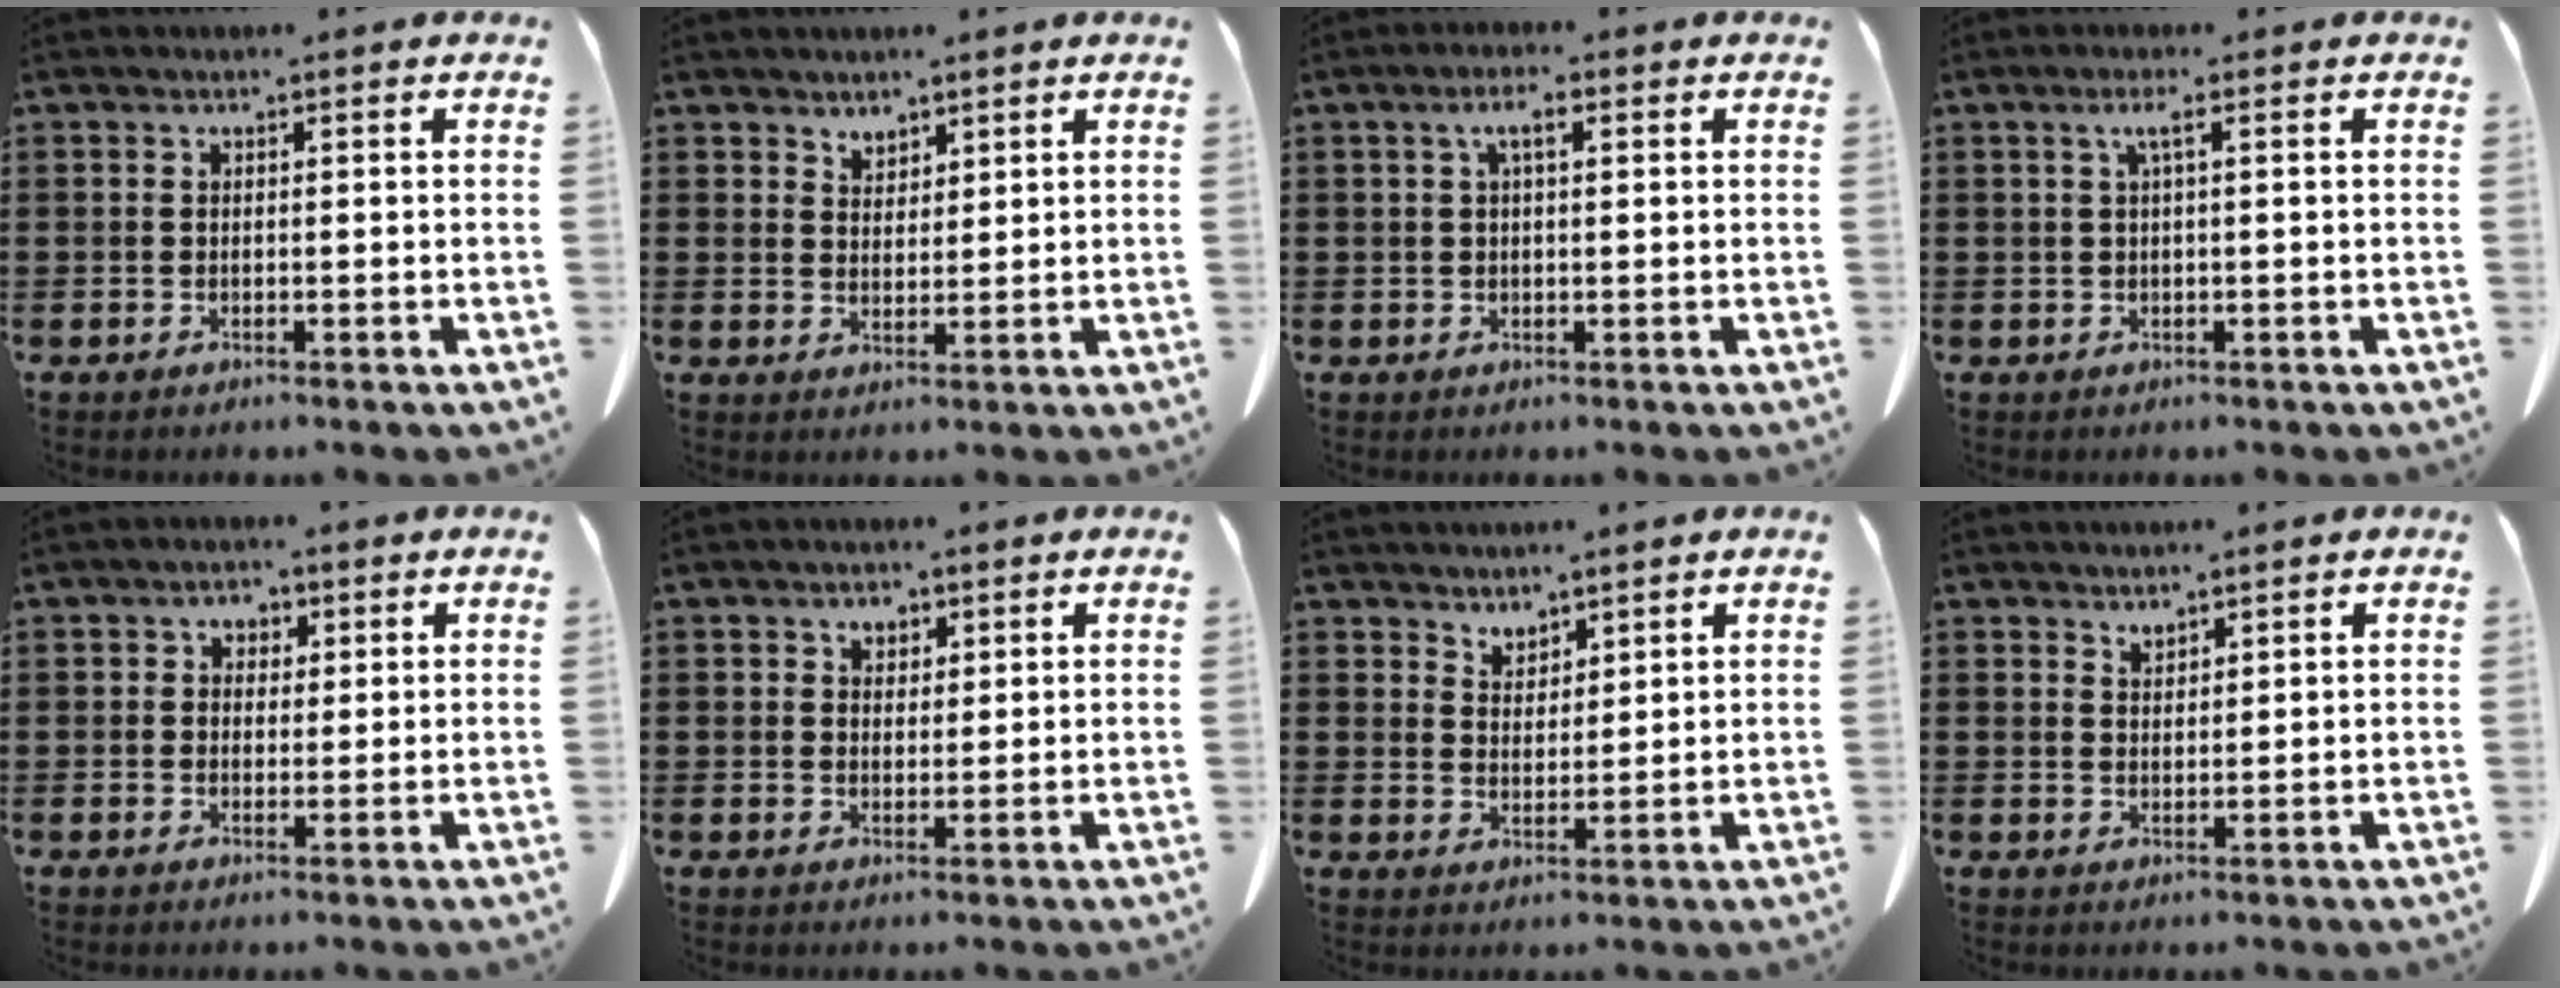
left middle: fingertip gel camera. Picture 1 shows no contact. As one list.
[{"total": 2.3, "force": [2.2, 0.9, 0.1], "torque": [-0.006, 0.000, 0.042]}, {"total": 3.0, "force": [0.8, 1.0, 2.8], "torque": [-0.057, 0.009, 0.012]}, {"total": 2.0, "force": [0.5, 0.1, 2.0], "torque": [-0.039, 0.002, 0.007]}, {"total": 2.0, "force": [0.5, 1.8, 0.6], "torque": [-0.020, 0.011, 0.006]}, {"total": 1.9, "force": [1.2, 1.4, 0.7], "torque": [-0.010, 0.004, 0.019]}, {"total": 2.9, "force": [2.8, 0.9, -0.2], "torque": [-0.006, -0.003, 0.054]}, {"total": 1.6, "force": [1.6, 0.3, 0.1], "torque": [-0.005, -0.001, 0.032]}]